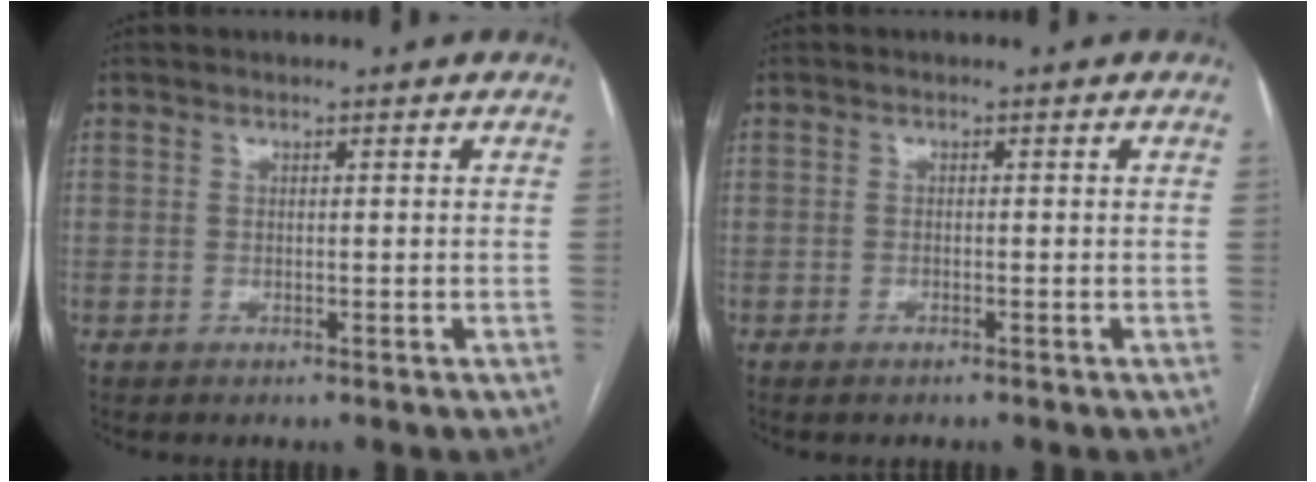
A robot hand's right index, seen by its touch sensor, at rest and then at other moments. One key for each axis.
{"total": 0.9, "fx": -0.8, "fy": 0.2, "fz": 0.4, "tx": -0.008, "ty": -0.001, "tz": -0.010}